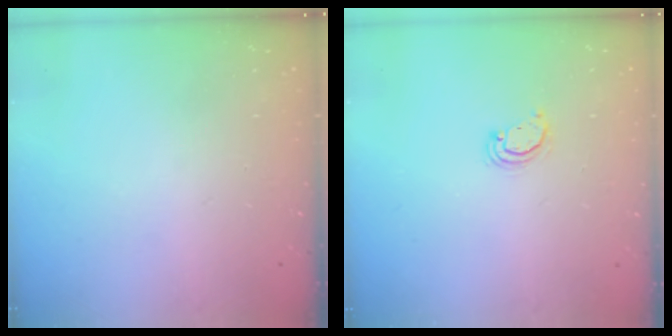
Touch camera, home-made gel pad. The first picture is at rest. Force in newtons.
{"total": 2.2, "press": 2.2, "slide": 0.3}